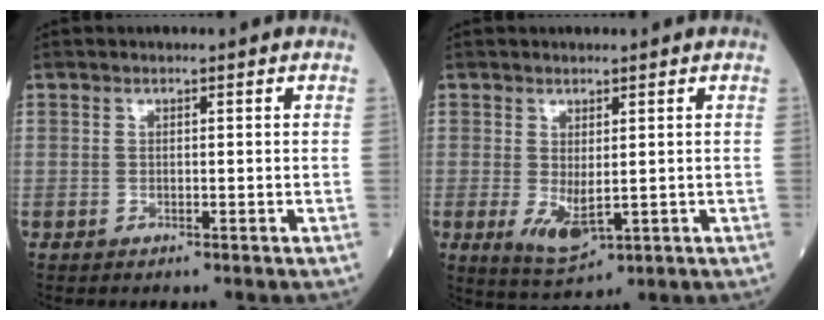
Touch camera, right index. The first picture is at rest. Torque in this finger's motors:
{"motor_torque": [0.07, -0.03, 0.07, 0.03]}